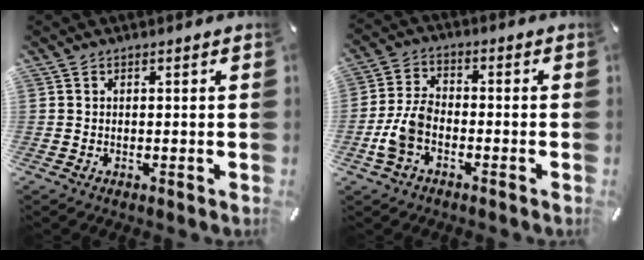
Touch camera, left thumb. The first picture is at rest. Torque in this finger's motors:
{"motor_torque": [2.48, 2.53, 1.29, -0.64, 0.60]}